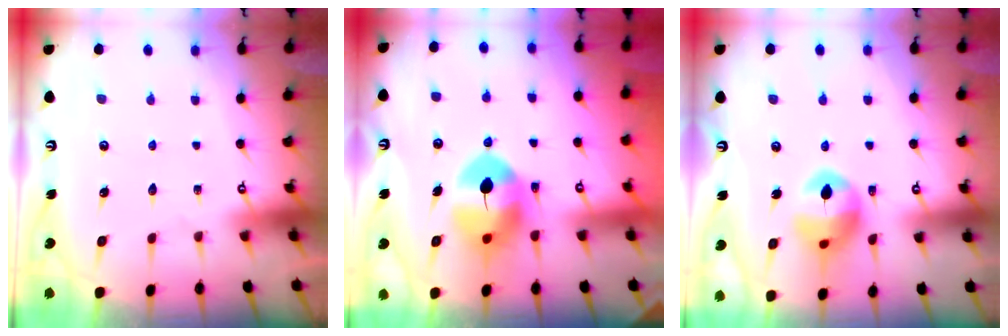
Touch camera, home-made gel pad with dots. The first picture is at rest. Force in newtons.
{"total": 9.8, "press": 9.7, "slide": 1.3}
{"total": 12.5, "press": 12.4, "slide": 1.6}